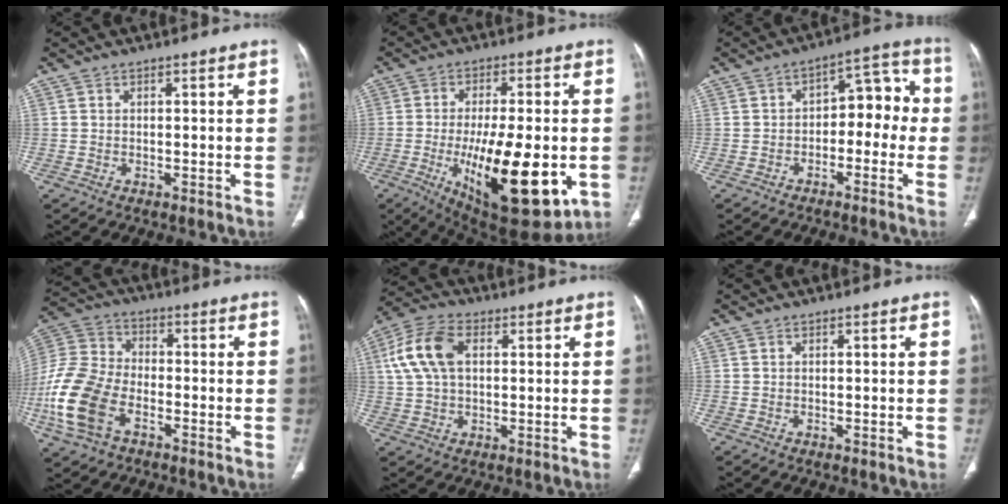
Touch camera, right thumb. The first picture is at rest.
{"total": 22.6, "force": [-5.4, 8.4, 20.3], "torque": [-0.309, -0.020, -0.061]}
{"total": 9.4, "force": [-1.6, 5.8, 7.2], "torque": [-0.054, 0.052, -0.034]}
{"total": 16.2, "force": [-5.9, 10.0, 11.4], "torque": [-0.253, 0.020, -0.121]}
{"total": 10.8, "force": [2.6, 6.6, 8.2], "torque": [-0.172, 0.021, 0.046]}
{"total": 0.0}